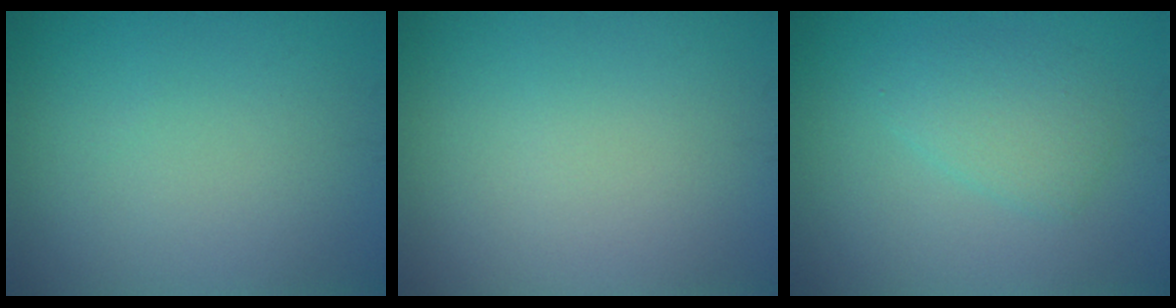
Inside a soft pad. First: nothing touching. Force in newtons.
{"total": 0.0}
{"total": 2.6, "press": 2.5, "slide": 0.1}